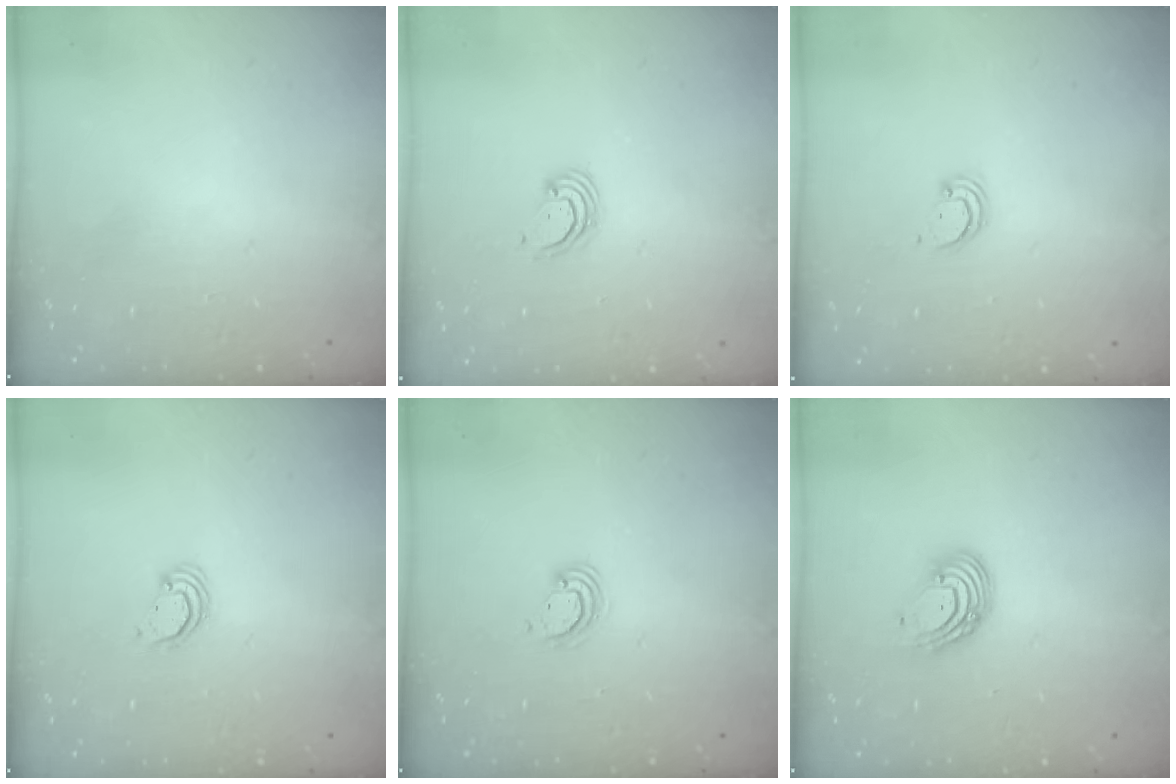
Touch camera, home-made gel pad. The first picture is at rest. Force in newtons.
{"total": 2.8, "press": 2.8, "slide": 0.3}
{"total": 2.4, "press": 2.4, "slide": 0.2}
{"total": 2.2, "press": 2.2, "slide": 0.2}
{"total": 3.7, "press": 3.7, "slide": 0.3}
{"total": 7.3, "press": 7.3, "slide": 0.8}